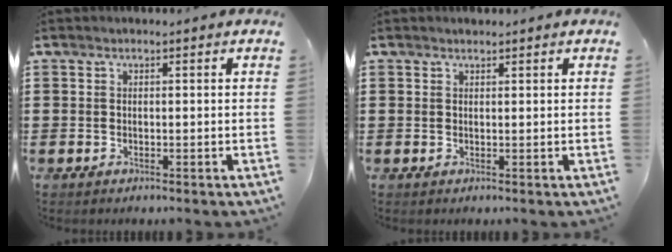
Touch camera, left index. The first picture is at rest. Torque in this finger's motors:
{"motor_torque": [-0.02, 0.03, -0.05, 0.00]}